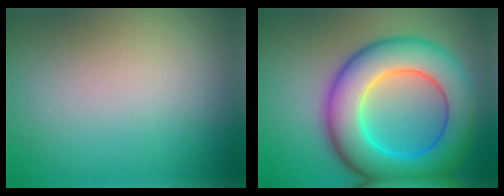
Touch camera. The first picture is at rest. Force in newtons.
{"total": 11.1, "press": 11.1, "slide": 0.3}